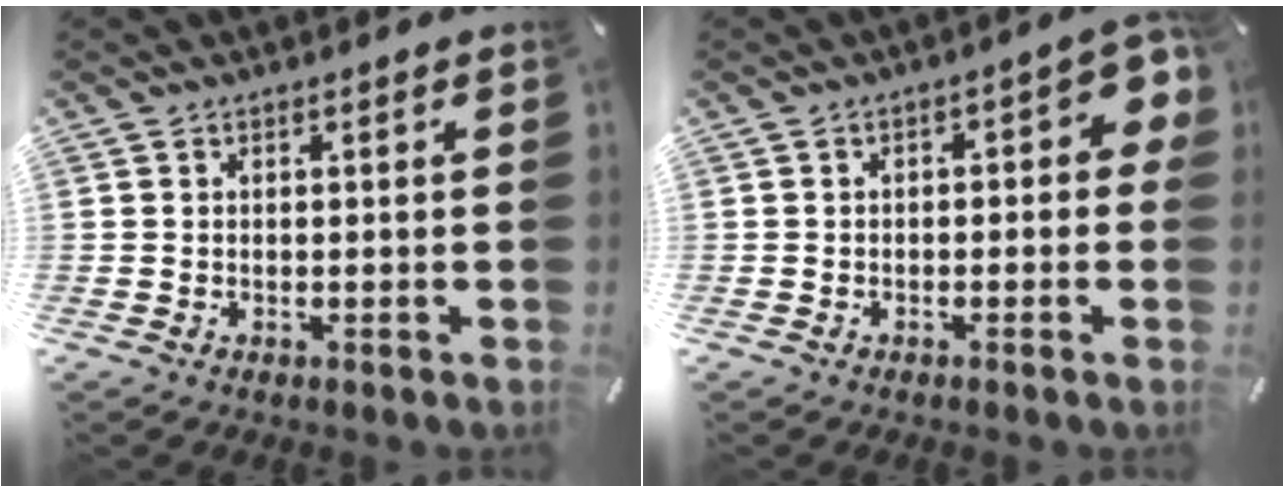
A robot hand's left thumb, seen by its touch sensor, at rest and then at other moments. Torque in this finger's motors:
{"motor_torque": [0.24, 0.10, 0.11, 0.02, 0.10]}